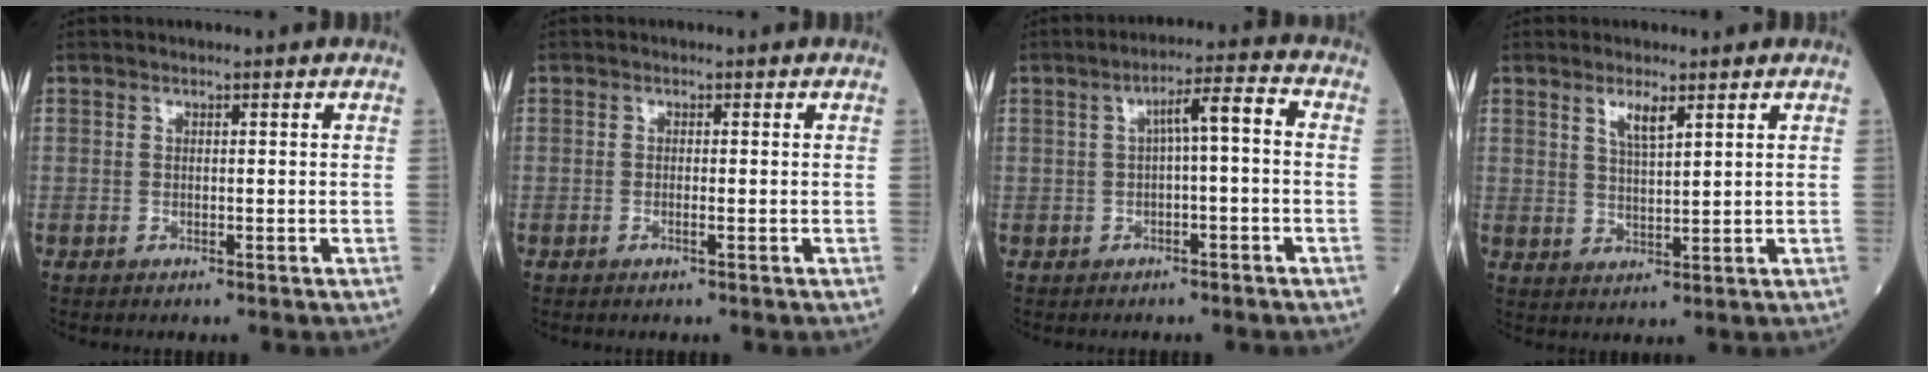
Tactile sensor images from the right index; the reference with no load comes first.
{"total": 0.7, "force": [-0.3, -0.1, 0.6], "torque": [-0.011, 0.000, -0.006]}
{"total": 5.1, "force": [0.1, 0.7, 5.0], "torque": [-0.076, 0.022, 0.001]}
{"total": 3.6, "force": [2.2, 0.6, 2.8], "torque": [-0.055, -0.002, 0.043]}